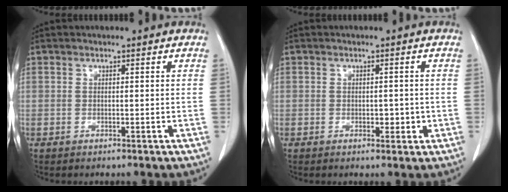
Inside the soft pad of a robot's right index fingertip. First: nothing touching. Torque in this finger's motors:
{"motor_torque": [-0.26, 0.42, 0.00, 0.00]}